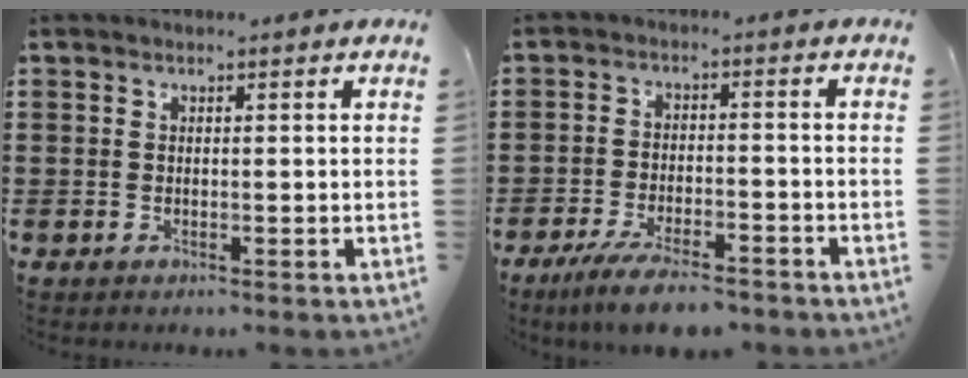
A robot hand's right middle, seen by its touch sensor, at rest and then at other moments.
{"total": 6.2, "force": [-5.2, 0.7, 3.2], "torque": [-0.070, -0.010, -0.098]}